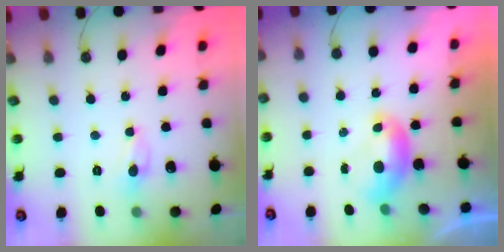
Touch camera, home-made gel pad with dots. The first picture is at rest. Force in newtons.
{"total": 0.0}